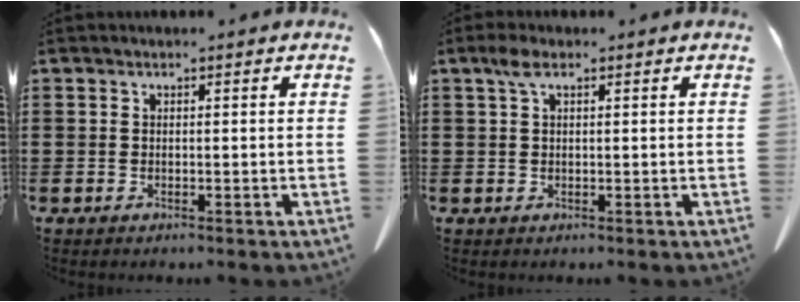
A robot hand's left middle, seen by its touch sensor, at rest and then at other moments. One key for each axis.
{"total": 2.1, "fx": 0.9, "fy": 1.0, "fz": 1.6, "tx": -0.038, "ty": 0.005, "tz": 0.016}